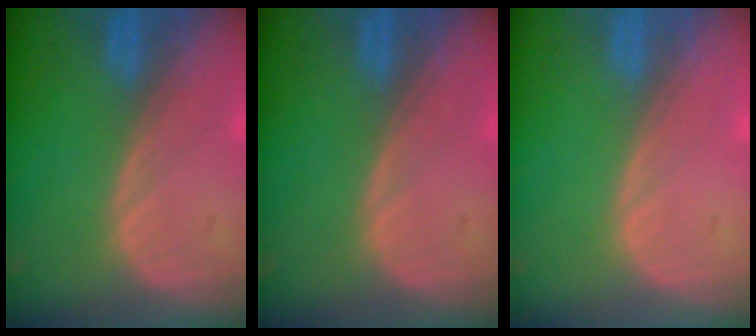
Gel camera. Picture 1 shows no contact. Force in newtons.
{"total": 0.0}
{"total": 0.0}